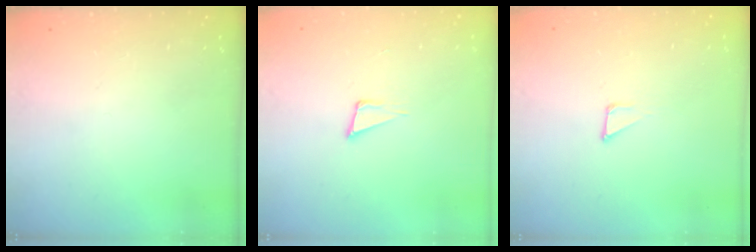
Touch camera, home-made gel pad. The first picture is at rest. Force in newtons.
{"total": 4.0, "press": 2.7, "slide": 2.9}
{"total": 1.2, "press": 1.2, "slide": 0.0}